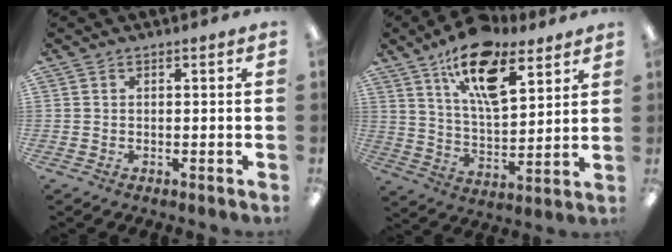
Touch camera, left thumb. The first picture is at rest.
{"total": 17.7, "force": [11.3, 7.3, 11.5], "torque": [-0.186, -0.050, 0.190]}